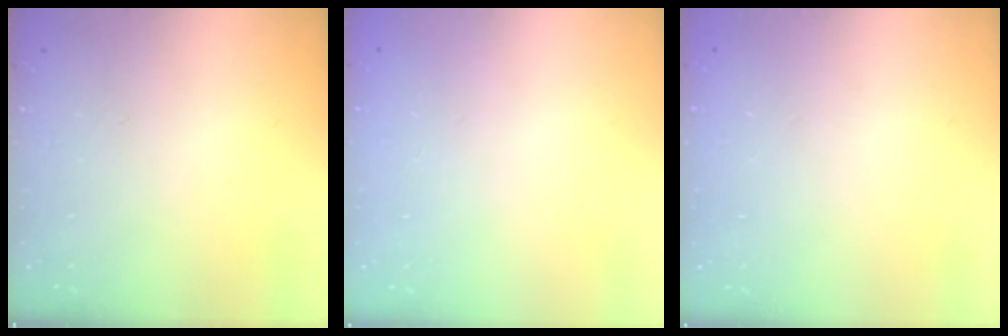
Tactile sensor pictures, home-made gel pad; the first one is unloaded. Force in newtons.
{"total": 0.0}
{"total": 0.0}